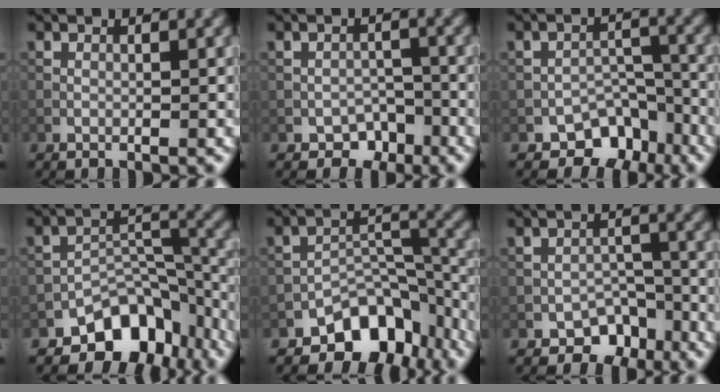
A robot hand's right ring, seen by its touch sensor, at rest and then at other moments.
{"total": 2.6, "force": [-1.7, 1.8, 0.7], "torque": [-0.001, 0.002, -0.028]}
{"total": 5.4, "force": [-4.0, 3.3, 1.6], "torque": [-0.003, 0.001, -0.059]}
{"total": 8.2, "force": [-5.7, 4.6, 3.7], "torque": [-0.038, -0.011, -0.093]}
{"total": 7.7, "force": [-5.5, 4.2, 3.4], "torque": [-0.033, -0.010, -0.091]}
{"total": 3.9, "force": [-2.7, 2.5, 1.2], "torque": [-0.003, 0.006, -0.040]}